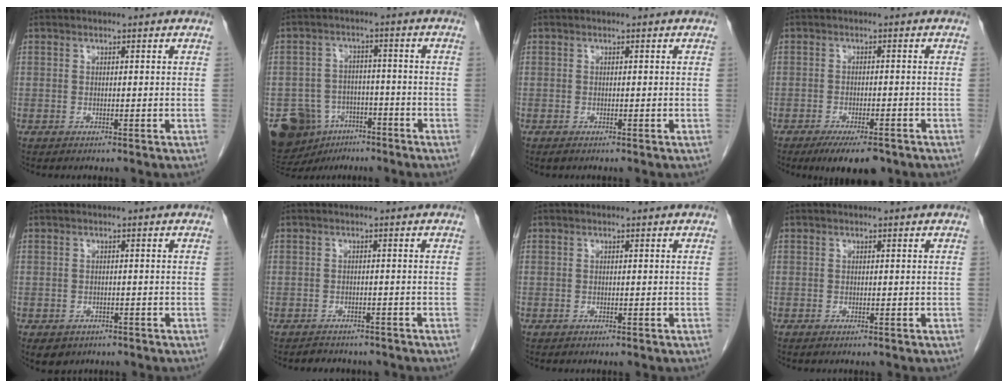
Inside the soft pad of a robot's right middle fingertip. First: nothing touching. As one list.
[{"total": 12.3, "force": [-7.2, 8.9, 4.4], "torque": [-0.096, 0.018, -0.107]}, {"total": 0.5, "force": [-0.4, 0.2, 0.3], "torque": [-0.009, -0.002, -0.005]}, {"total": 7.2, "force": [-5.4, 2.0, 4.4], "torque": [-0.061, -0.009, -0.081]}, {"total": 4.3, "force": [-2.8, 3.0, 1.2], "torque": [-0.012, 0.001, -0.034]}, {"total": 4.3, "force": [-3.8, 1.8, 0.8], "torque": [-0.013, 0.001, -0.047]}, {"total": 0.0}, {"total": 0.0}]